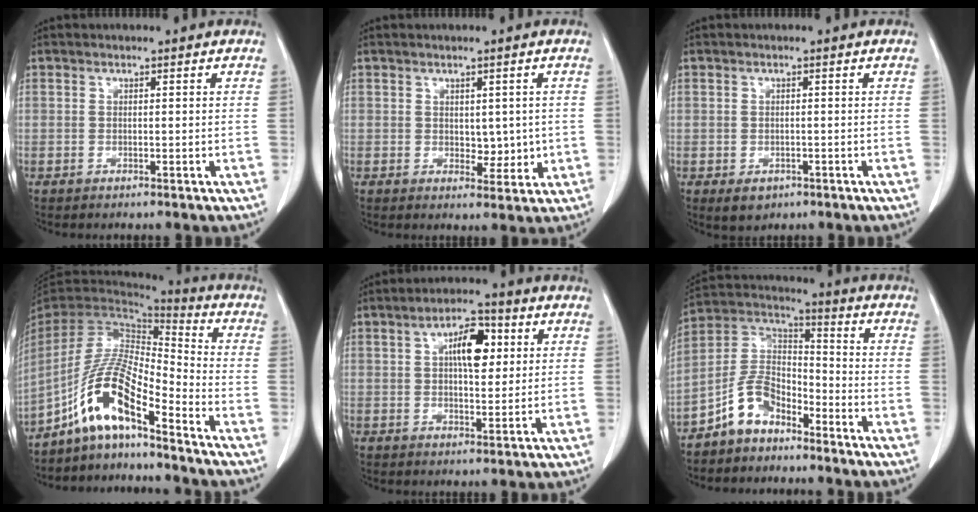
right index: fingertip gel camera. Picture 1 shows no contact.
{"total": 3.6, "force": [0.1, 2.2, 2.8], "torque": [-0.030, -0.005, 0.009]}
{"total": 2.6, "force": [-1.2, 2.0, 1.1], "torque": [-0.014, 0.000, -0.007]}
{"total": 11.5, "force": [-7.4, 1.9, 8.6], "torque": [-0.181, 0.013, -0.142]}
{"total": 7.4, "force": [2.0, 3.0, 6.5], "torque": [-0.106, 0.016, 0.033]}
{"total": 8.7, "force": [-6.0, 4.7, 4.1], "torque": [-0.088, 0.026, -0.121]}